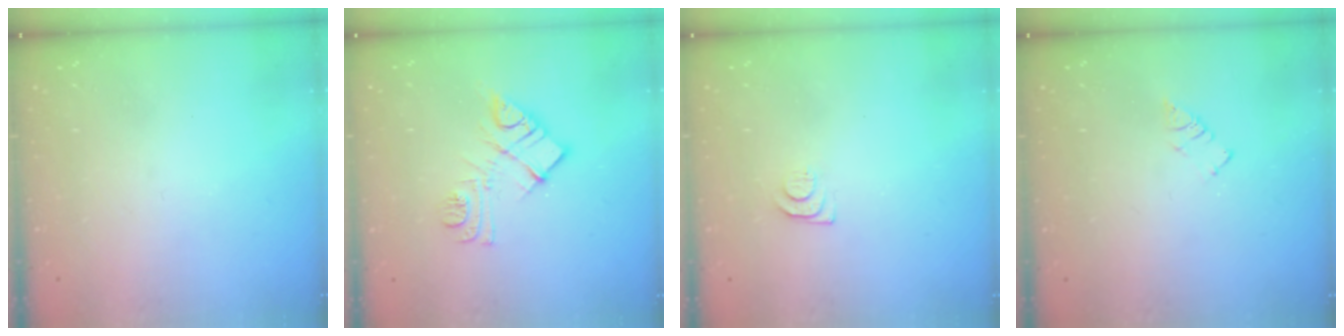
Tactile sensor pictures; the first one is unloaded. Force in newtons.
{"total": 11.1, "press": 11.1, "slide": 0.5}
{"total": 4.6, "press": 4.6, "slide": 0.7}
{"total": 2.9, "press": 2.9, "slide": 0.4}